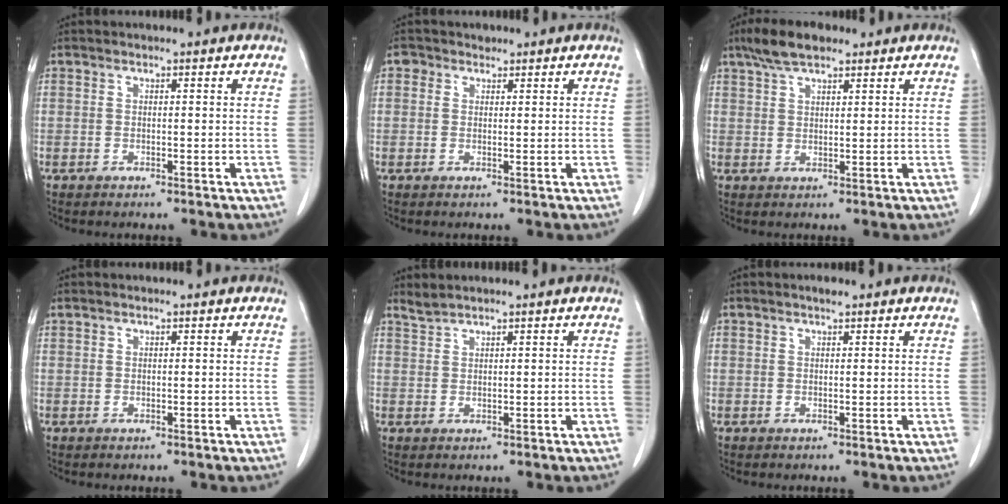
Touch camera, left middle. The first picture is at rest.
{"total": 1.7, "force": [1.0, 1.3, 0.1], "torque": [0.003, 0.006, 0.011]}
{"total": 5.8, "force": [4.2, 2.0, 3.3], "torque": [-0.070, 0.018, 0.079]}
{"total": 0.0}
{"total": 1.5, "force": [1.4, -0.2, 0.2], "torque": [-0.005, 0.005, 0.034]}
{"total": 0.9, "force": [0.8, 0.1, 0.5], "torque": [-0.013, 0.000, 0.014]}